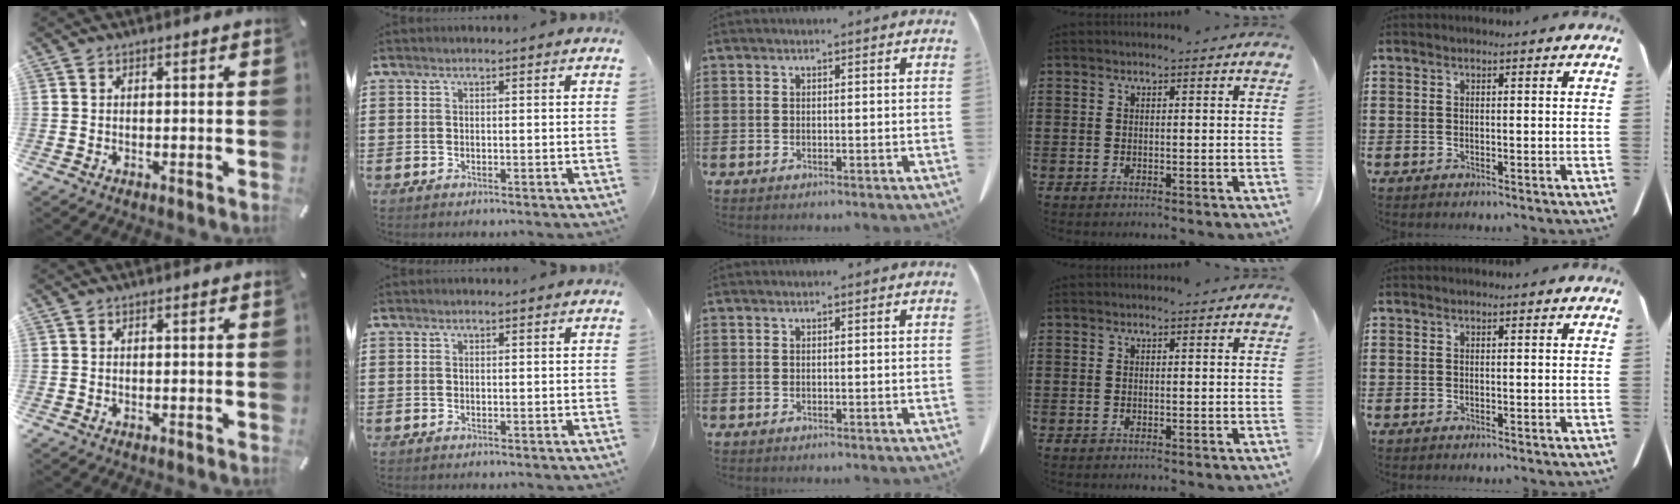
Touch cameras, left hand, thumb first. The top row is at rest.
{}